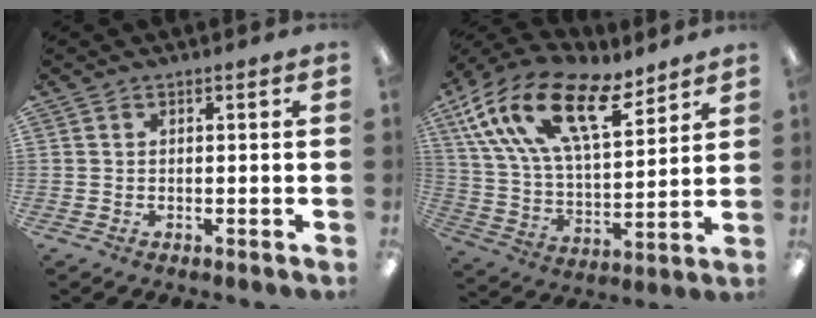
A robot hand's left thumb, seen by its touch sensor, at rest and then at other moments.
{"total": 21.3, "force": [12.5, 9.8, 14.2], "torque": [-0.273, -0.063, 0.223]}